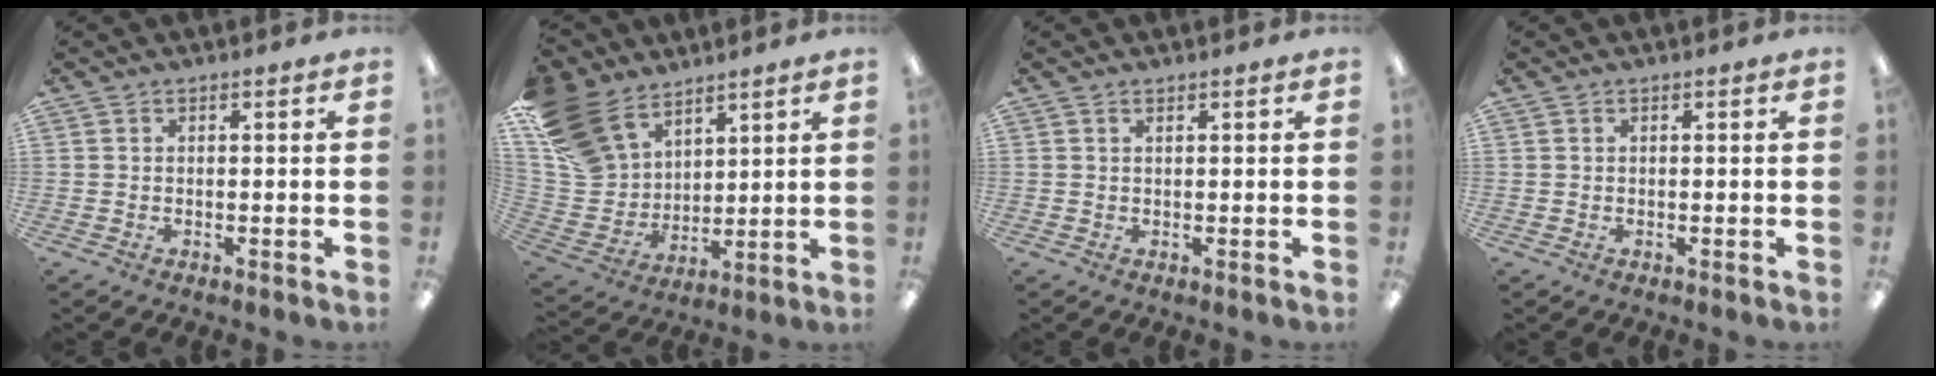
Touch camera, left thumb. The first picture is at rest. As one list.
[{"total": 18.6, "force": [12.7, 11.2, 7.7], "torque": [-0.189, -0.061, 0.247]}, {"total": 0.5, "force": [0.4, 0.0, 0.3], "torque": [-0.006, 0.000, 0.008]}, {"total": 0.0}]